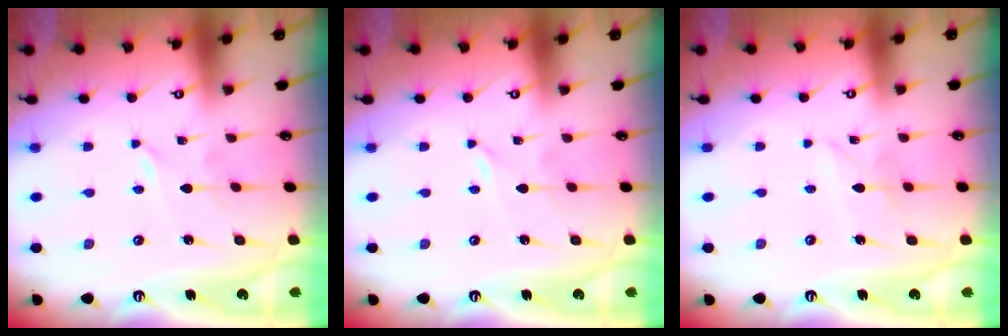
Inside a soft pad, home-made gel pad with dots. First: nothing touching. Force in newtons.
{"total": 0.0}
{"total": 2.7, "press": 2.7, "slide": 0.2}